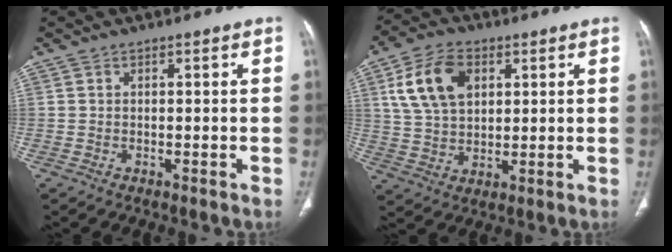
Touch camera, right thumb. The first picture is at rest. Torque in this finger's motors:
{"motor_torque": [-0.97, 1.44, 0.14, -0.13, 0.24]}